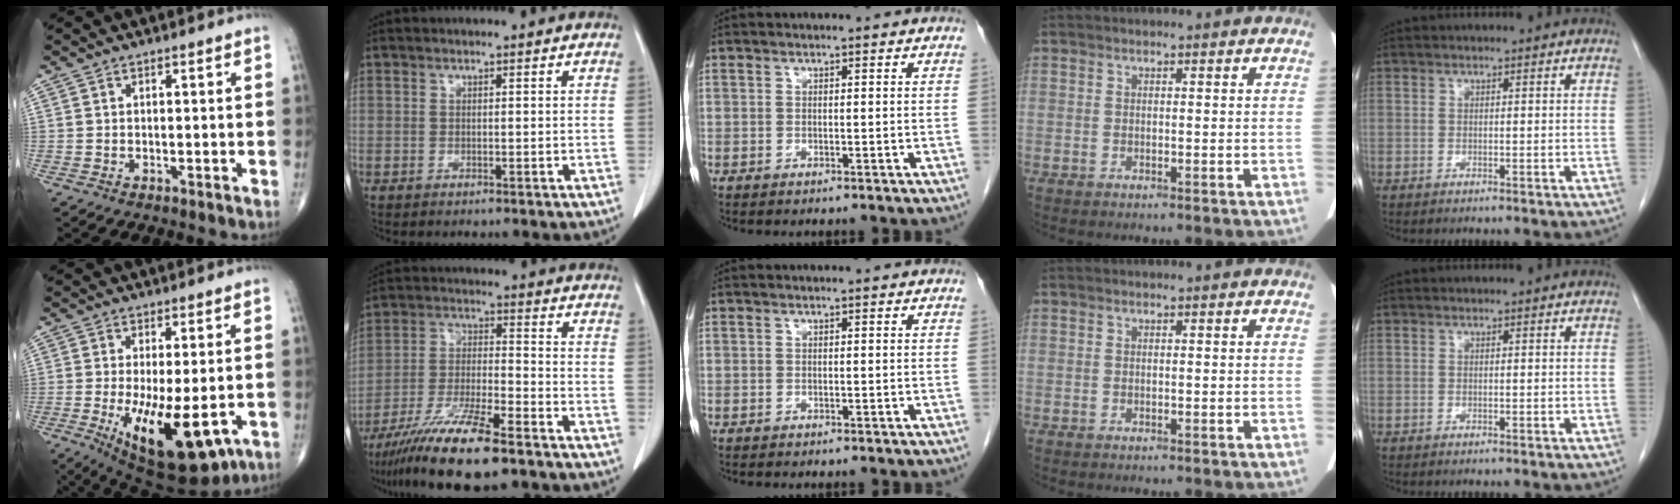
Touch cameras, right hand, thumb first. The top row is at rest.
{"thumb": {"total": 15.5, "force": [-4.9, 5.9, 13.5], "torque": [-0.214, -0.022, -0.056]}, "index": {"total": 14.7, "force": [-10.4, 1.8, 10.2], "torque": [-0.204, -0.037, -0.185]}}